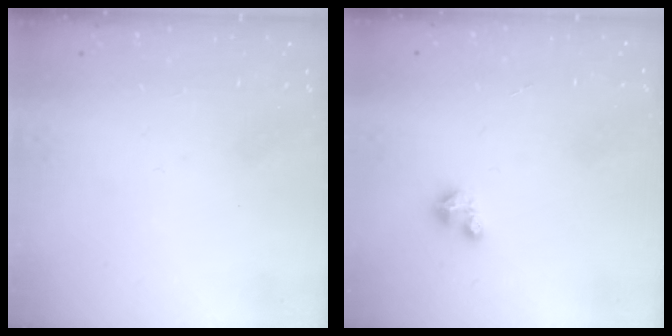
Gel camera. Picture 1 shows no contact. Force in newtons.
{"total": 2.5, "press": 2.5, "slide": 0.3}